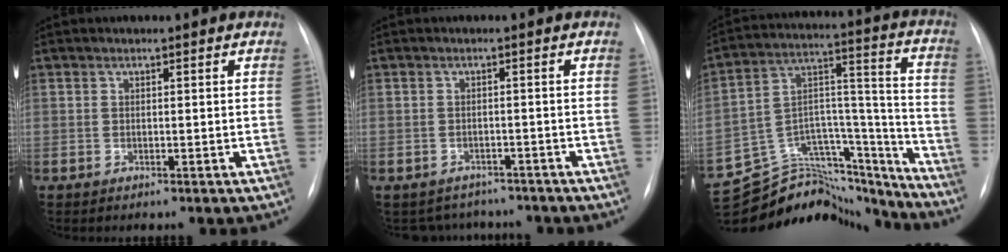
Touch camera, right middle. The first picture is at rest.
{"total": 5.5, "force": [-4.9, 2.5, -0.2], "torque": [0.004, 0.013, -0.058]}
{"total": 23.6, "force": [-21.9, 7.0, 5.1], "torque": [-0.116, 0.052, -0.340]}